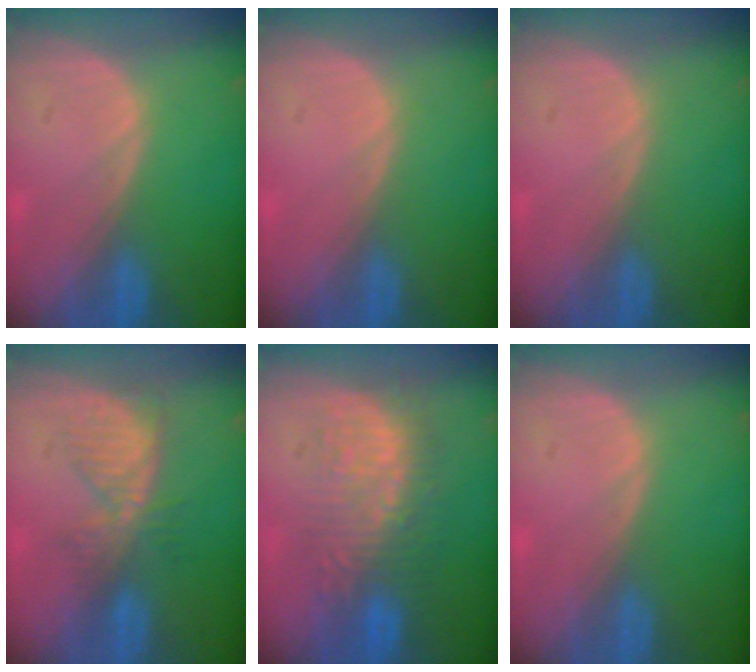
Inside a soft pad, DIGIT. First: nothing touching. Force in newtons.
{"total": 0.0}
{"total": 0.0}
{"total": 5.4, "press": 5.3, "slide": 0.6}
{"total": 8.7, "press": 8.6, "slide": 1.3}
{"total": 0.0}